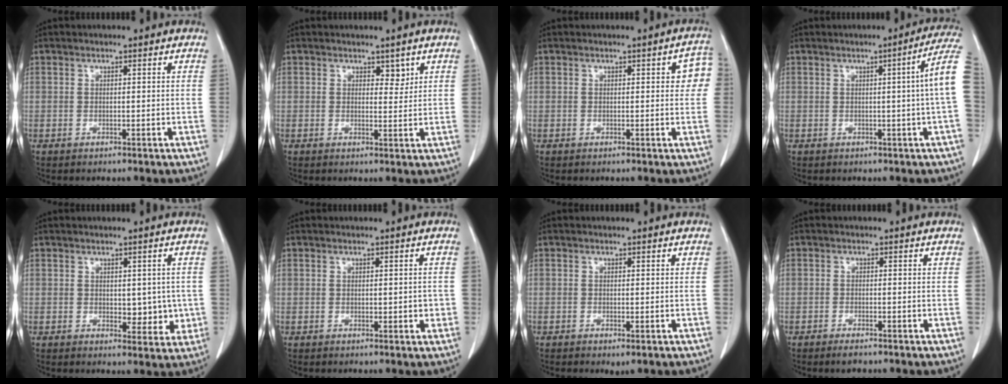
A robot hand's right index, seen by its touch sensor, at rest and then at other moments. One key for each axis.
{"total": 2.0, "fx": 1.3, "fy": 1.1, "fz": 1.1, "tx": -0.009, "ty": -0.007, "tz": 0.019}
{"total": 4.0, "fx": 0.8, "fy": 1.4, "fz": 3.6, "tx": -0.028, "ty": 0.011, "tz": 0.002}
{"total": 6.7, "fx": 0.4, "fy": -1.3, "fz": 6.6, "tx": -0.074, "ty": 0.007, "tz": 0.001}
{"total": 4.6, "fx": 0.0, "fy": 2.8, "fz": 3.6, "tx": -0.029, "ty": -0.003, "tz": 0.008}
{"total": 2.0, "fx": -0.2, "fy": 1.1, "fz": 1.7, "tx": -0.018, "ty": 0.001, "tz": 0.002}
{"total": 1.3, "fx": -0.7, "fy": 0.5, "fz": 1.0, "tx": -0.016, "ty": -0.004, "tz": -0.005}
{"total": 2.0, "fx": -1.6, "fy": 0.5, "fz": 1.1, "tx": -0.022, "ty": -0.003, "tz": -0.024}